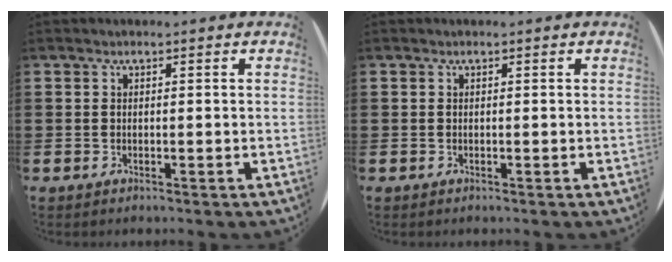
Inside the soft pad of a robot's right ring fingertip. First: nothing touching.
{"total": 0.0}